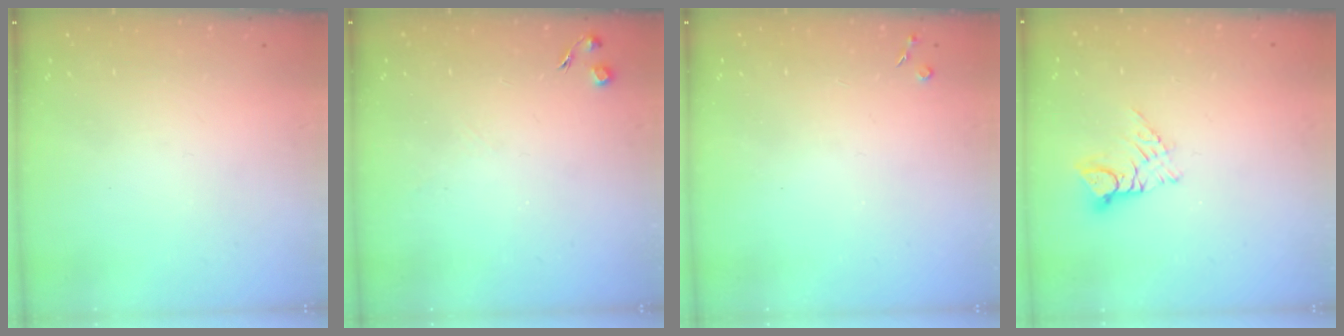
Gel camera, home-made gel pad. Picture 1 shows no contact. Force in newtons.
{"total": 5.6, "press": 5.5, "slide": 0.8}
{"total": 2.8, "press": 2.8, "slide": 0.5}
{"total": 7.5, "press": 7.5, "slide": 0.7}